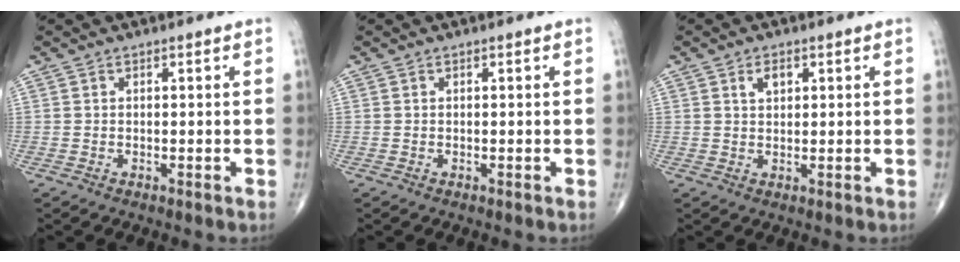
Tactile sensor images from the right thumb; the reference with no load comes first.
{"total": 0.0}
{"total": 2.6, "force": [1.2, 1.5, 1.7], "torque": [-0.023, -0.003, 0.020]}